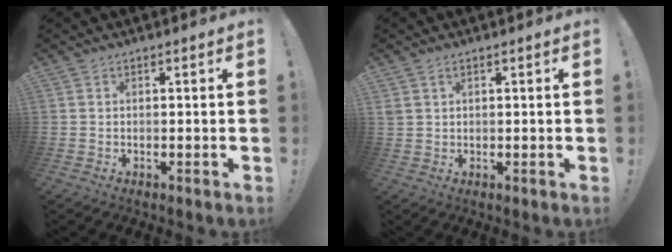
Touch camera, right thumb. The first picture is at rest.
{"total": 1.8, "force": [1.0, 1.3, 0.8], "torque": [-0.010, -0.001, 0.018]}